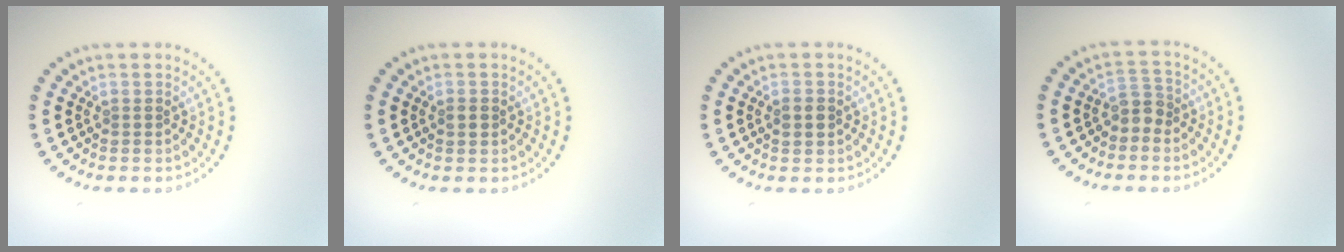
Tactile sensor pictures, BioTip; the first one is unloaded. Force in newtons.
{"total": 1.3, "press": 1.3, "slide": 0.0}
{"total": 1.7, "press": 1.7, "slide": 0.1}
{"total": 1.8, "press": 1.5, "slide": 1.0}